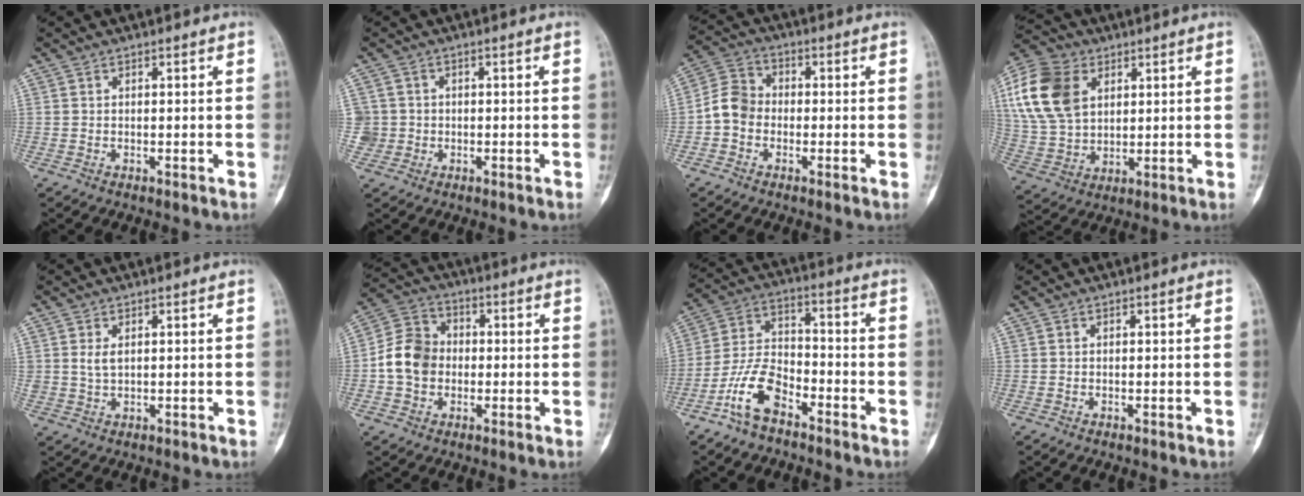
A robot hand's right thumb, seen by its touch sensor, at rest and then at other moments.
{"total": 3.2, "force": [-0.5, 3.2, -0.1], "torque": [0.021, 0.012, -0.013]}
{"total": 6.3, "force": [-1.5, 5.2, 3.3], "torque": [-0.046, 0.020, -0.043]}
{"total": 16.1, "force": [5.1, 11.2, 10.4], "torque": [-0.202, -0.004, 0.098]}
{"total": 2.1, "force": [0.5, 1.2, 1.6], "torque": [-0.032, -0.001, 0.014]}
{"total": 9.3, "force": [-0.9, 7.7, 5.0], "torque": [-0.076, 0.025, -0.028]}
{"total": 10.3, "force": [-6.3, 5.1, 6.3], "torque": [-0.129, 0.048, -0.128]}
{"total": 0.0}